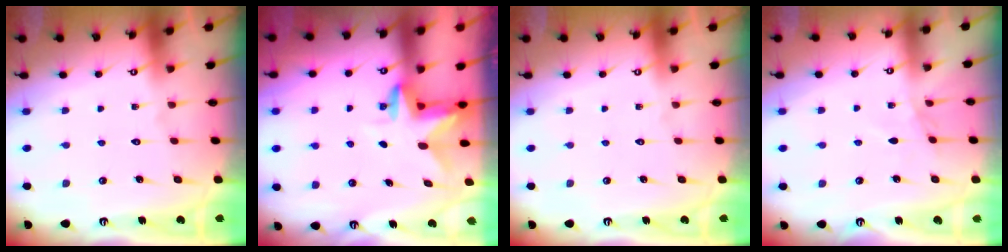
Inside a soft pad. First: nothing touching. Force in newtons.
{"total": 3.0, "press": 3.0, "slide": 0.3}
{"total": 0.0}
{"total": 4.4, "press": 4.3, "slide": 0.6}